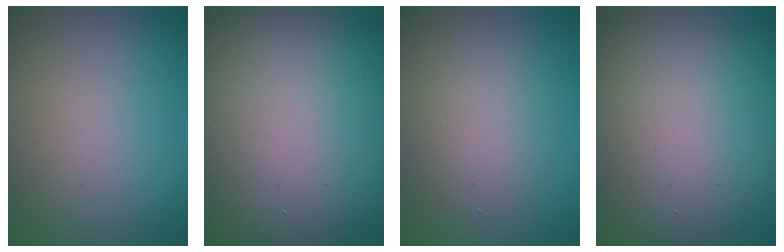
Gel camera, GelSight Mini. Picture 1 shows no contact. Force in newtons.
{"total": 17.8, "press": 17.7, "slide": 1.1}
{"total": 2.8, "press": 2.8, "slide": 0.2}
{"total": 11.3, "press": 11.3, "slide": 0.8}